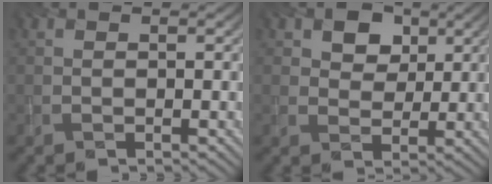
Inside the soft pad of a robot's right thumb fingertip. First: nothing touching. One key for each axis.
{"total": 5.8, "fx": 3.0, "fy": 4.3, "fz": 2.6, "tx": -0.061, "ty": 0.005, "tz": 0.049}